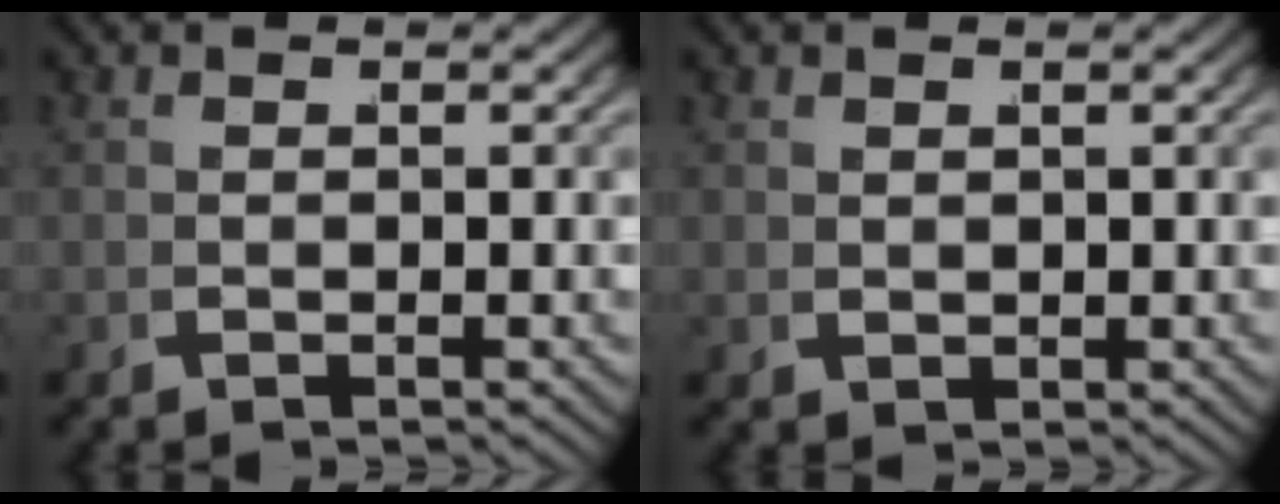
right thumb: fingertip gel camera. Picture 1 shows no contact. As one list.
[{"total": 0.9, "force": [0.6, 0.7, 0.3], "torque": [0.001, -0.003, 0.020]}]